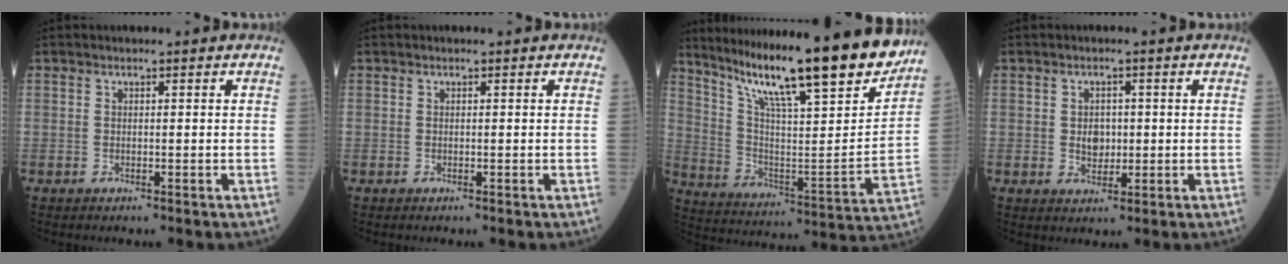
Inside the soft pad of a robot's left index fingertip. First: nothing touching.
{"total": 0.0}
{"total": 25.2, "force": [20.3, 1.3, 14.9], "torque": [-0.250, -0.039, 0.308]}
{"total": 2.9, "force": [0.0, 2.3, 1.8], "torque": [-0.027, 0.004, 0.005]}